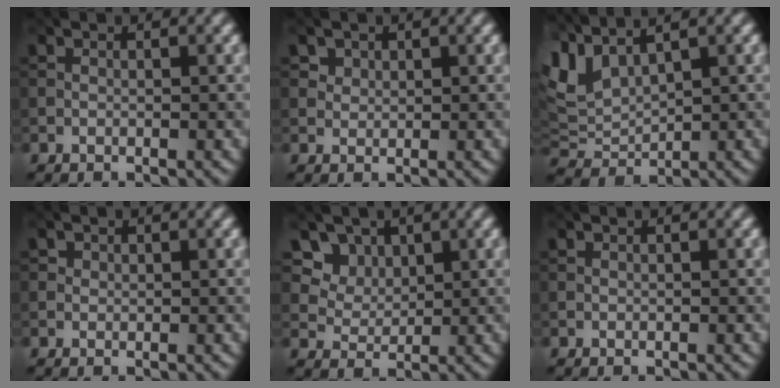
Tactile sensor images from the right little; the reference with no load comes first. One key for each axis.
{"total": 1.8, "fx": 1.2, "fy": 1.2, "fz": 0.4, "tx": -0.012, "ty": -0.016, "tz": 0.038}
{"total": 5.4, "fx": 3.3, "fy": 2.6, "fz": 3.4, "tx": -0.084, "ty": 0.013, "tz": 0.064}
{"total": 0.8, "fx": 0.5, "fy": 0.7, "fz": 0.1, "tx": 0.001, "ty": -0.002, "tz": 0.010}
{"total": 7.6, "fx": 4.4, "fy": 5.5, "fz": 2.9, "tx": -0.065, "ty": -0.005, "tz": 0.082}
{"total": 0.0}